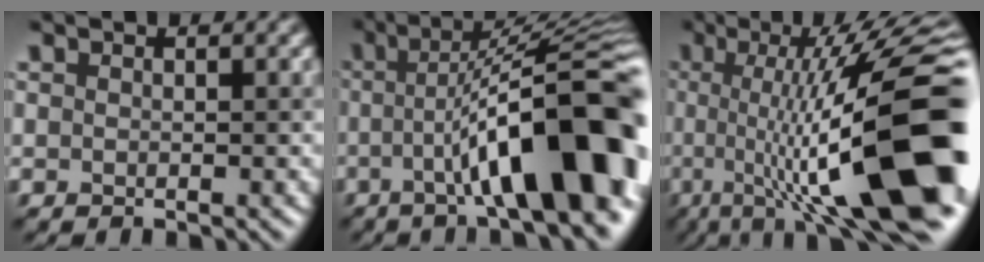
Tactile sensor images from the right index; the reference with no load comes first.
{"total": 13.9, "force": [-2.8, 2.7, 13.3], "torque": [-0.163, 0.027, -0.034]}
{"total": 17.6, "force": [-2.3, 4.9, 16.8], "torque": [-0.224, 0.027, -0.033]}